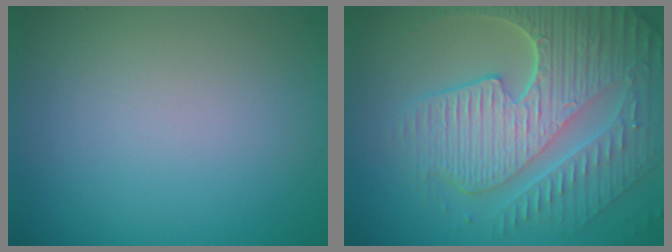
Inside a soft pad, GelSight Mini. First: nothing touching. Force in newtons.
{"total": 9.9, "press": 6.6, "slide": 7.4}